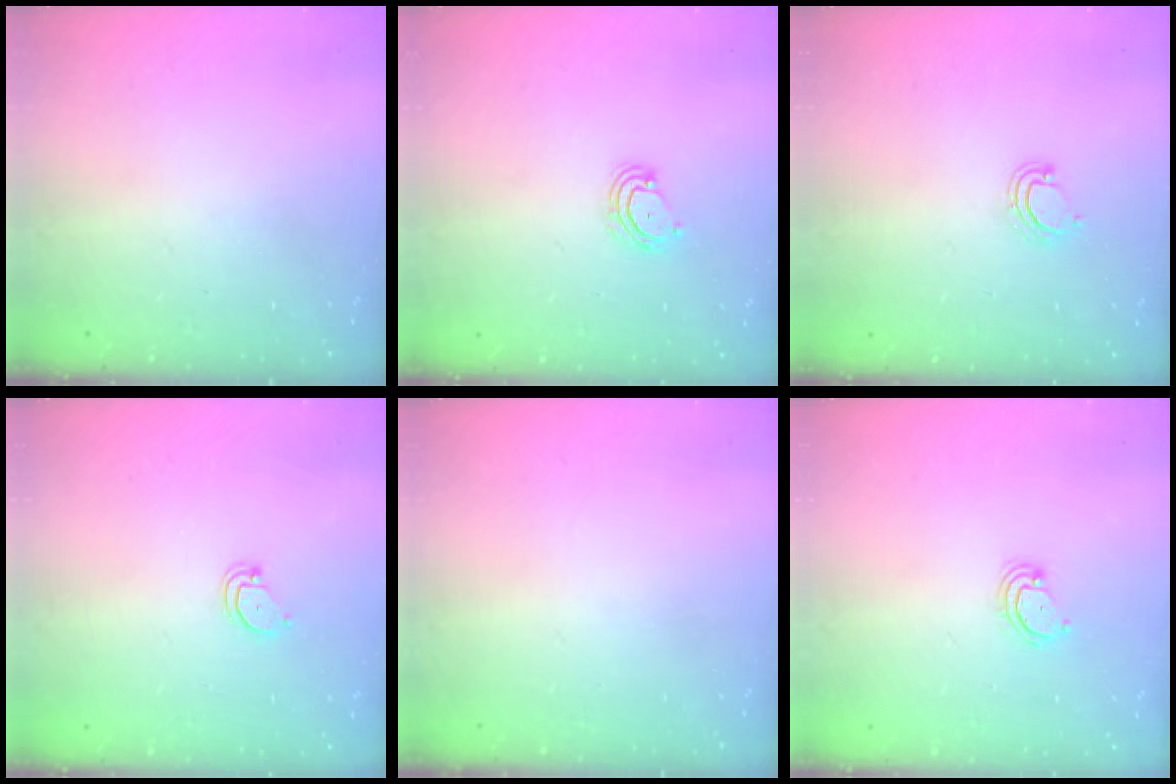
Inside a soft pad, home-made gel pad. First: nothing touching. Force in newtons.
{"total": 5.6, "press": 5.5, "slide": 0.5}
{"total": 2.2, "press": 2.2, "slide": 0.1}
{"total": 3.0, "press": 3.0, "slide": 0.3}
{"total": 0.0}
{"total": 2.9, "press": 2.8, "slide": 0.4}